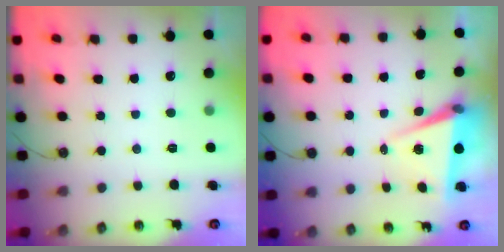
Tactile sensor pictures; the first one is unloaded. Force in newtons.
{"total": 7.4, "press": 5.8, "slide": 4.6}